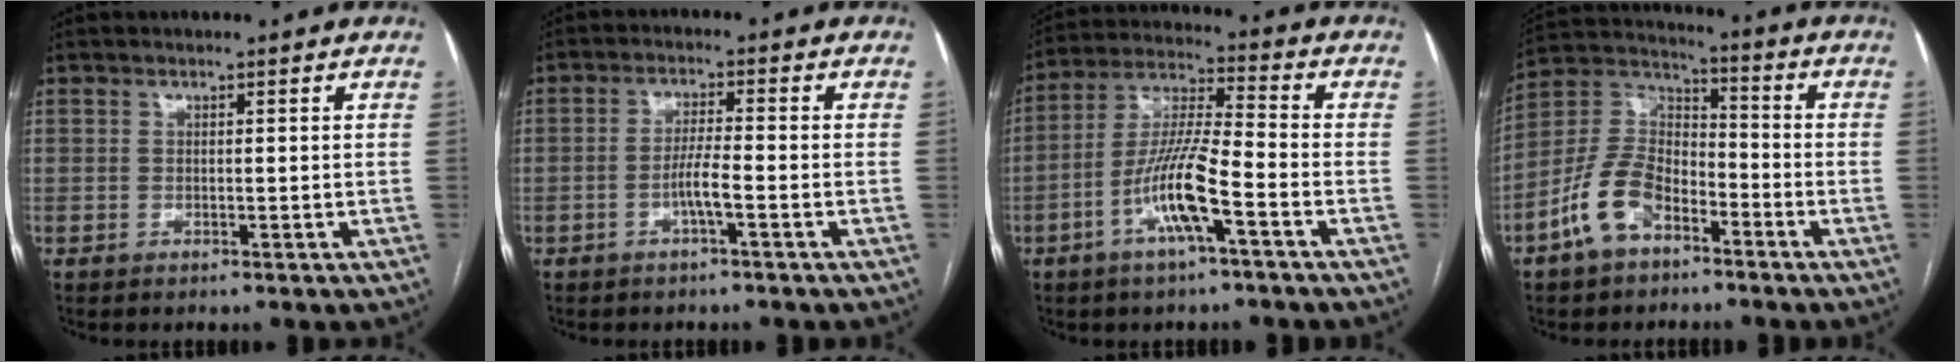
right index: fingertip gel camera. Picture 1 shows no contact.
{"total": 3.6, "force": [-1.5, 0.0, 3.3], "torque": [-0.064, 0.004, -0.029]}
{"total": 11.2, "force": [-4.5, 1.1, 10.1], "torque": [-0.204, 0.005, -0.088]}
{"total": 11.1, "force": [-6.1, 6.0, 7.1], "torque": [-0.157, 0.020, -0.117]}